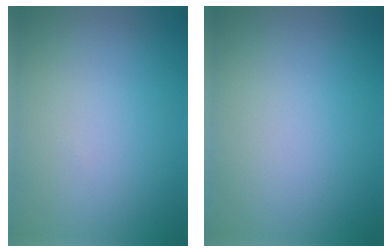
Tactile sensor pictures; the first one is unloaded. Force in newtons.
{"total": 0.0}